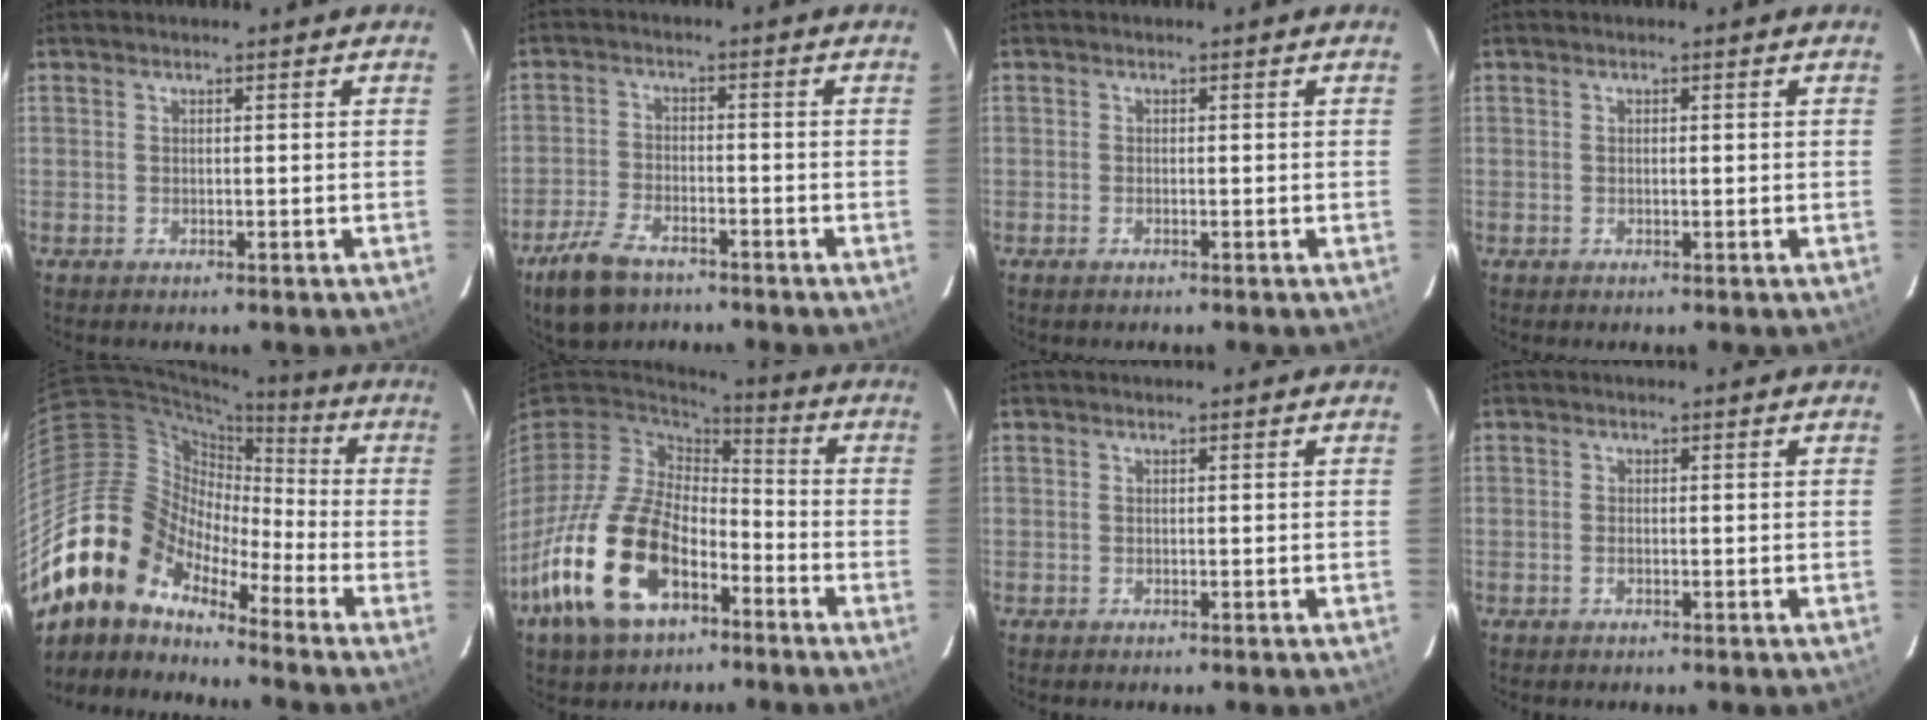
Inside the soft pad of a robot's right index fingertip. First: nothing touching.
{"total": 9.0, "force": [-6.3, 4.5, 4.6], "torque": [-0.125, -0.003, -0.117]}
{"total": 0.9, "force": [-0.6, 0.4, 0.5], "torque": [-0.011, -0.001, -0.013]}
{"total": 0.5, "force": [0.0, 0.2, 0.5], "torque": [-0.009, 0.003, -0.001]}
{"total": 16.7, "force": [-12.8, 8.7, 6.5], "torque": [-0.124, 0.009, -0.252]}
{"total": 20.6, "force": [-9.9, 11.9, 13.6], "torque": [-0.303, -0.013, -0.181]}
{"total": 0.0}
{"total": 0.8, "force": [-0.3, 0.4, 0.6], "torque": [-0.014, 0.000, -0.007]}